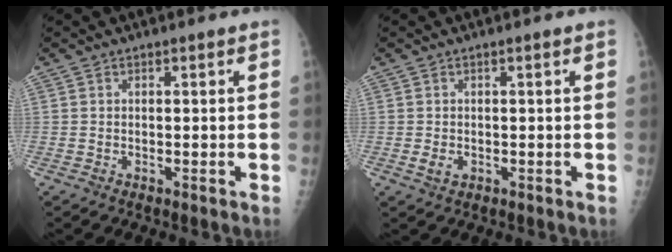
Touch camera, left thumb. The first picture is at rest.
{"total": 2.0, "force": [-0.2, 1.3, 1.5], "torque": [-0.024, -0.003, 0.000]}